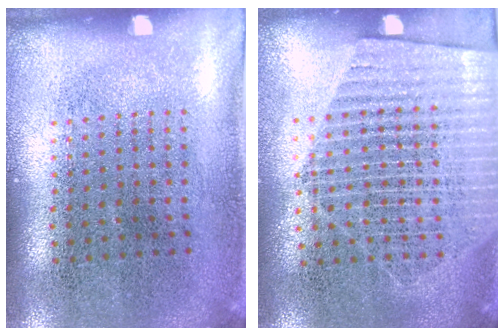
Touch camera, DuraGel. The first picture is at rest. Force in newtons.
{"total": 1.5, "press": 1.3, "slide": 0.7}